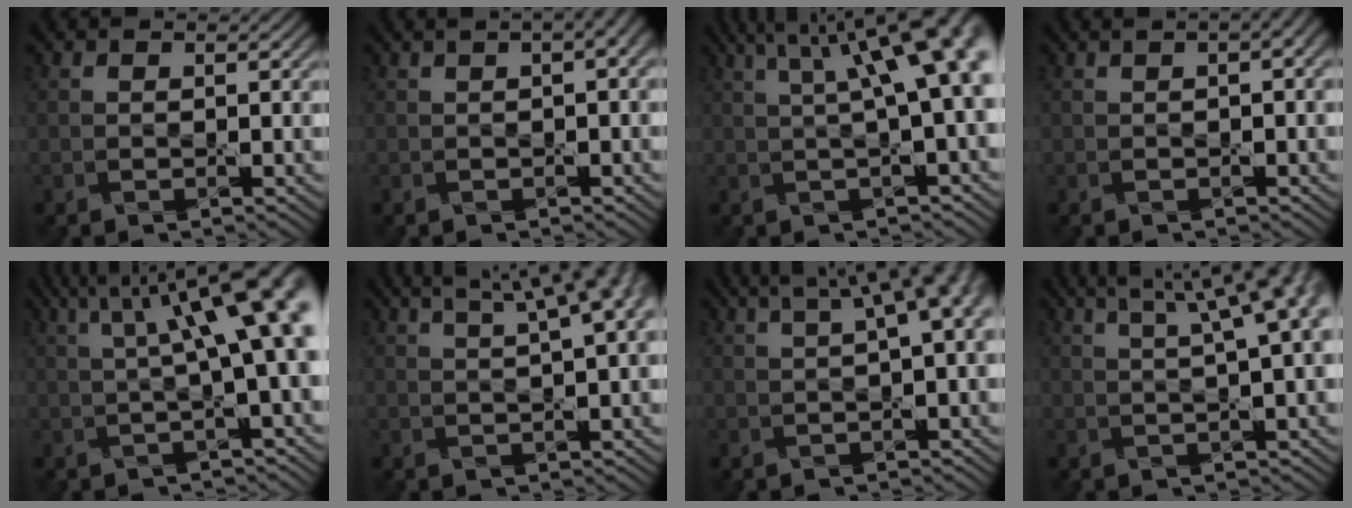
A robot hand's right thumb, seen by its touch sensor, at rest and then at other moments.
{"total": 6.3, "force": [2.3, 2.6, 5.2], "torque": [-0.058, 0.023, 0.019]}
{"total": 12.9, "force": [3.9, 4.0, 11.7], "torque": [-0.136, 0.050, 0.052]}
{"total": 4.4, "force": [1.6, 1.7, 3.8], "torque": [-0.047, 0.016, 0.010]}
{"total": 13.4, "force": [2.9, 3.7, 12.5], "torque": [-0.147, 0.031, 0.045]}
{"total": 10.7, "force": [4.9, 3.5, 8.9], "torque": [-0.094, 0.051, 0.043]}
{"total": 9.4, "force": [3.2, 3.4, 8.2], "torque": [-0.092, 0.041, 0.031]}
{"total": 12.6, "force": [4.8, 4.3, 10.8], "torque": [-0.124, 0.061, 0.046]}